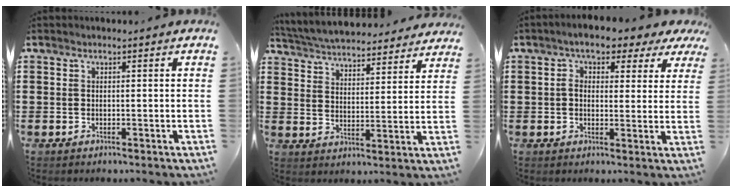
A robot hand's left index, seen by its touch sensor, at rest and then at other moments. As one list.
[{"total": 5.0, "force": [5.0, 0.1, 0.4], "torque": [-0.035, -0.033, 0.084]}, {"total": 4.9, "force": [2.8, 2.3, 3.3], "torque": [-0.071, -0.001, 0.043]}]